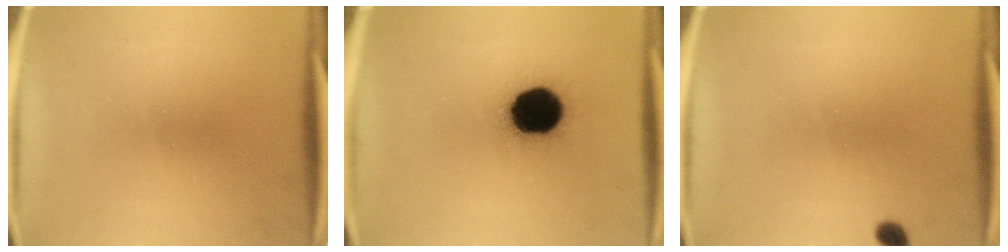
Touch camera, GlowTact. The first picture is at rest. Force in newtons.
{"total": 18.5}
{"total": 1.7}